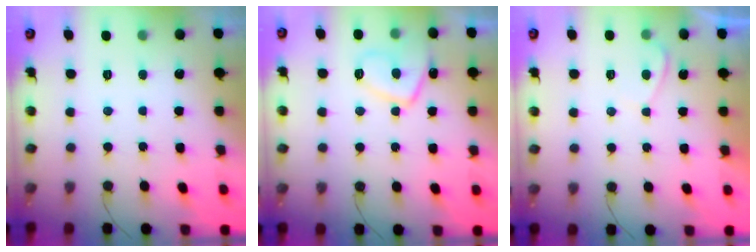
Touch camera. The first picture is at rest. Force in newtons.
{"total": 7.8, "press": 7.7, "slide": 1.5}
{"total": 1.0, "press": 0.8, "slide": 0.6}